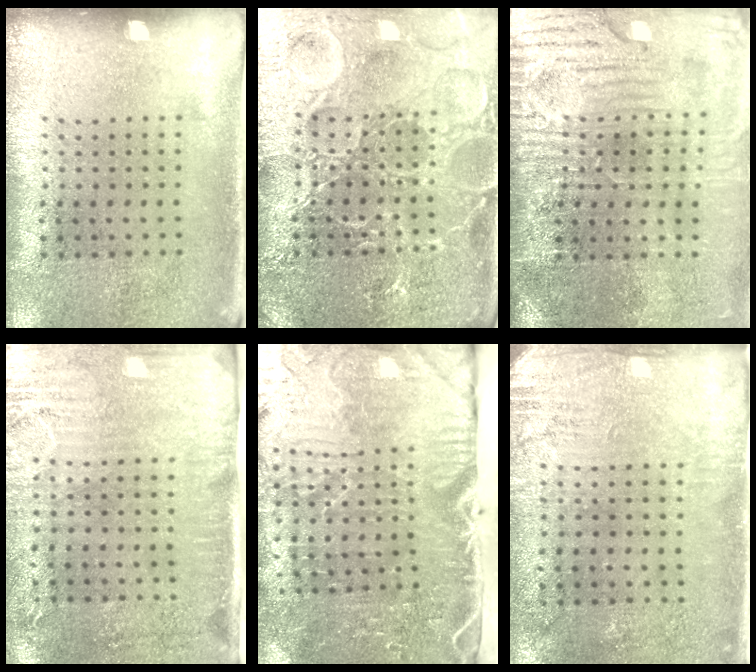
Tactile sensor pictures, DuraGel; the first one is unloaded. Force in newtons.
{"total": 7.4, "press": 7.3, "slide": 1.0}
{"total": 4.8, "press": 4.2, "slide": 2.4}
{"total": 2.9, "press": 2.4, "slide": 1.6}
{"total": 5.4, "press": 4.4, "slide": 3.2}
{"total": 2.7, "press": 2.3, "slide": 1.4}